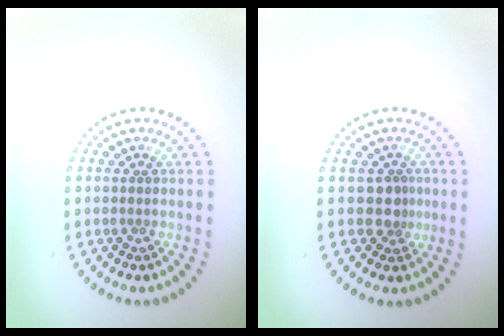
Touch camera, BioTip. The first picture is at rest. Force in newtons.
{"total": 1.9, "press": 1.4, "slide": 1.3}